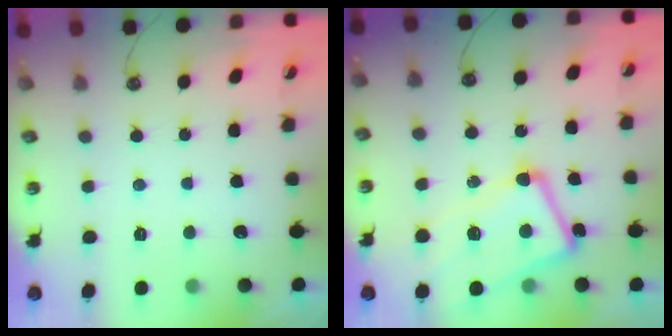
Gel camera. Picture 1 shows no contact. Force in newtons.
{"total": 7.5, "press": 7.4, "slide": 1.3}